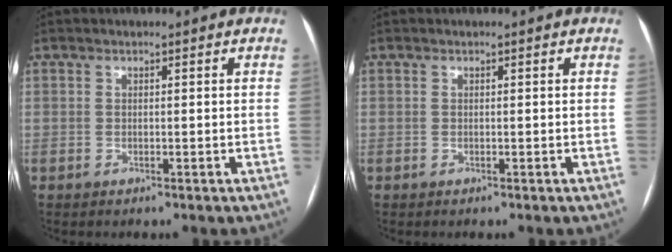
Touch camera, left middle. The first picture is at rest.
{"total": 0.0}